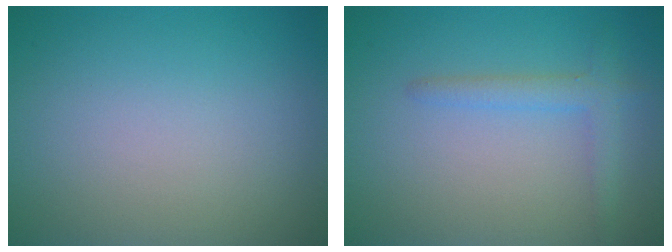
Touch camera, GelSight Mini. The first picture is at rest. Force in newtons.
{"total": 2.1, "press": 2.1, "slide": 0.1}